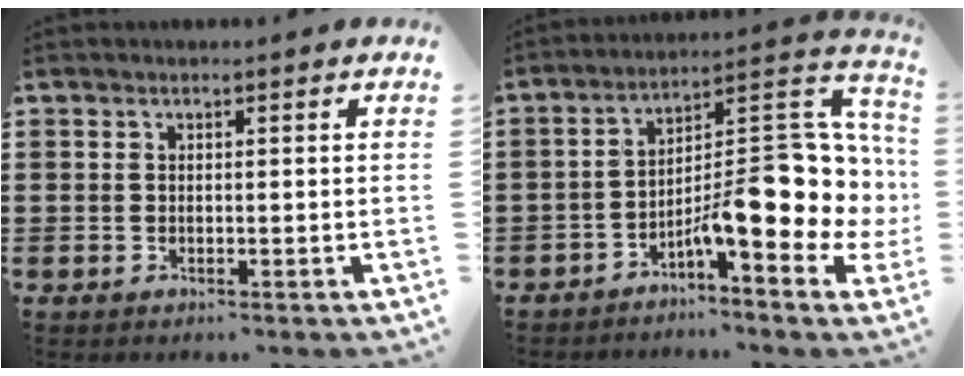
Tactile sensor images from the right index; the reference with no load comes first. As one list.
[{"total": 12.8, "force": [-3.2, 3.8, 11.8], "torque": [-0.162, -0.032, -0.061]}]